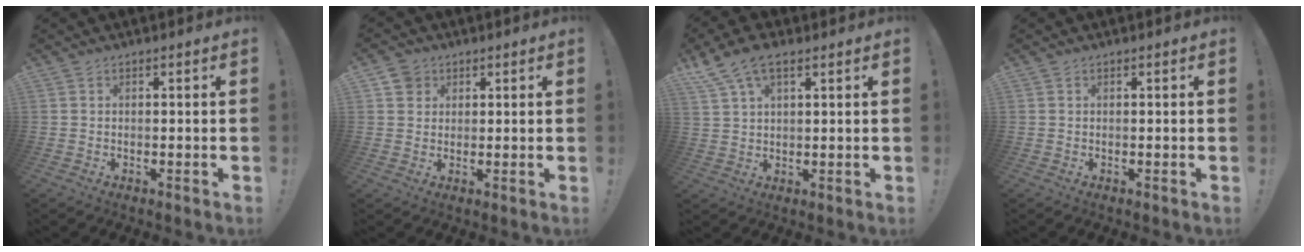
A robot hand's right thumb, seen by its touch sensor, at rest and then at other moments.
{"total": 4.4, "force": [2.3, 3.7, 0.8], "torque": [-0.007, -0.011, 0.043]}
{"total": 7.8, "force": [4.8, 3.3, 5.3], "torque": [-0.102, -0.009, 0.094]}
{"total": 0.0}